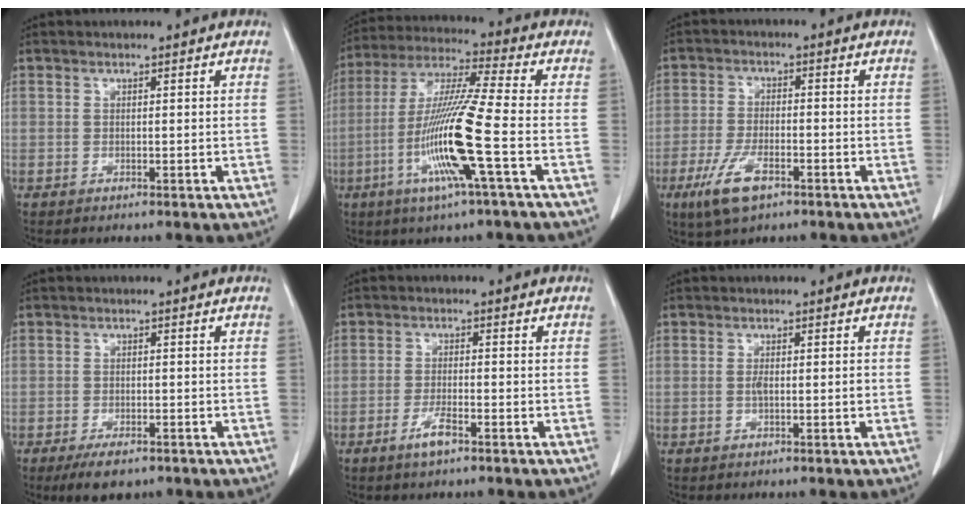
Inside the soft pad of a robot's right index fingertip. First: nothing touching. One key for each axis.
{"total": 14.9, "fx": -4.5, "fy": -1.0, "fz": 14.2, "tx": -0.289, "ty": -0.014, "tz": -0.094}
{"total": 7.4, "fx": -4.1, "fy": 2.6, "fz": 5.6, "tx": -0.119, "ty": -0.011, "tz": -0.070}
{"total": 4.5, "fx": -3.1, "fy": 1.7, "fz": 2.8, "tx": -0.047, "ty": -0.005, "tz": -0.046}
{"total": 3.3, "fx": -2.1, "fy": 0.6, "fz": 2.6, "tx": -0.051, "ty": -0.001, "tz": -0.038}
{"total": 1.8, "fx": -0.3, "fy": 0.4, "fz": 1.7, "tx": -0.033, "ty": -0.001, "tz": -0.004}